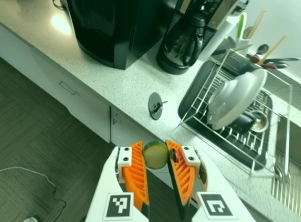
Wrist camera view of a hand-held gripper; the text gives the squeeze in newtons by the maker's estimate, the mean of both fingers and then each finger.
{"total": 11.0, "left": 10.9, "right": 11.2}